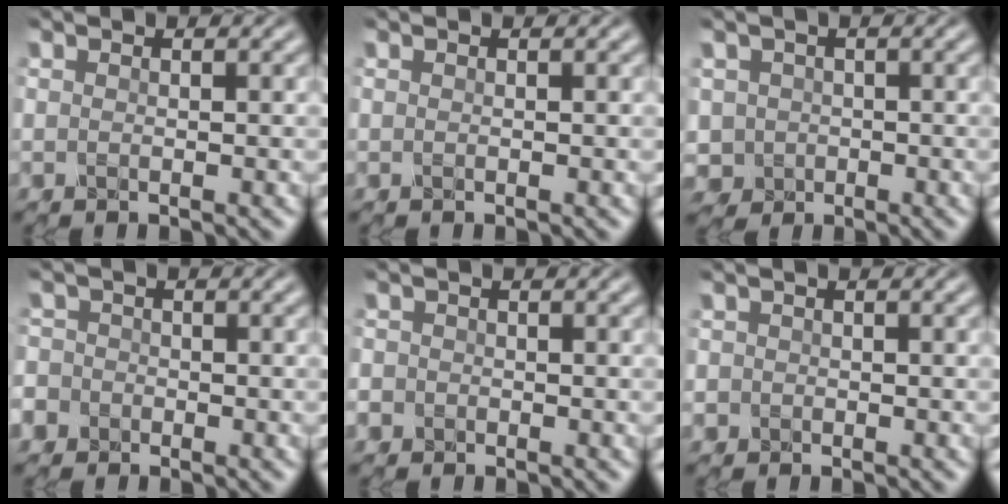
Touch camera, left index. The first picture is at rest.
{"total": 0.0}
{"total": 2.3, "force": [-0.3, 2.2, 0.1], "torque": [0.006, 0.000, -0.004]}
{"total": 4.1, "force": [-2.1, 3.5, 0.8], "torque": [-0.007, -0.003, -0.053]}
{"total": 1.8, "force": [-0.7, 1.6, 0.4], "torque": [-0.001, 0.001, -0.014]}
{"total": 0.9, "force": [-0.3, 0.9, 0.1], "torque": [0.005, -0.006, -0.007]}